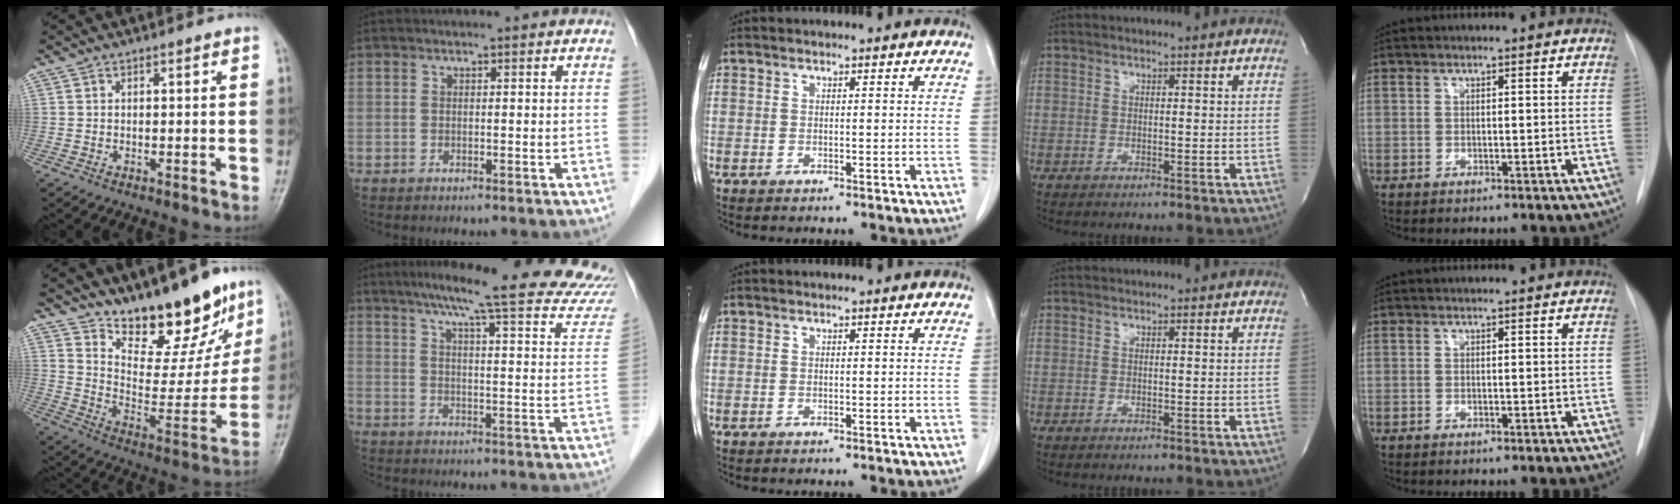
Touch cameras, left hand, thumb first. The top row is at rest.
{"thumb": {"total": 19.7, "force": [14.8, 7.5, 10.6], "torque": [-0.097, -0.099, 0.235]}, "index": {"total": 24.3, "force": [21.2, 1.4, 11.7], "torque": [-0.159, -0.040, 0.257]}}